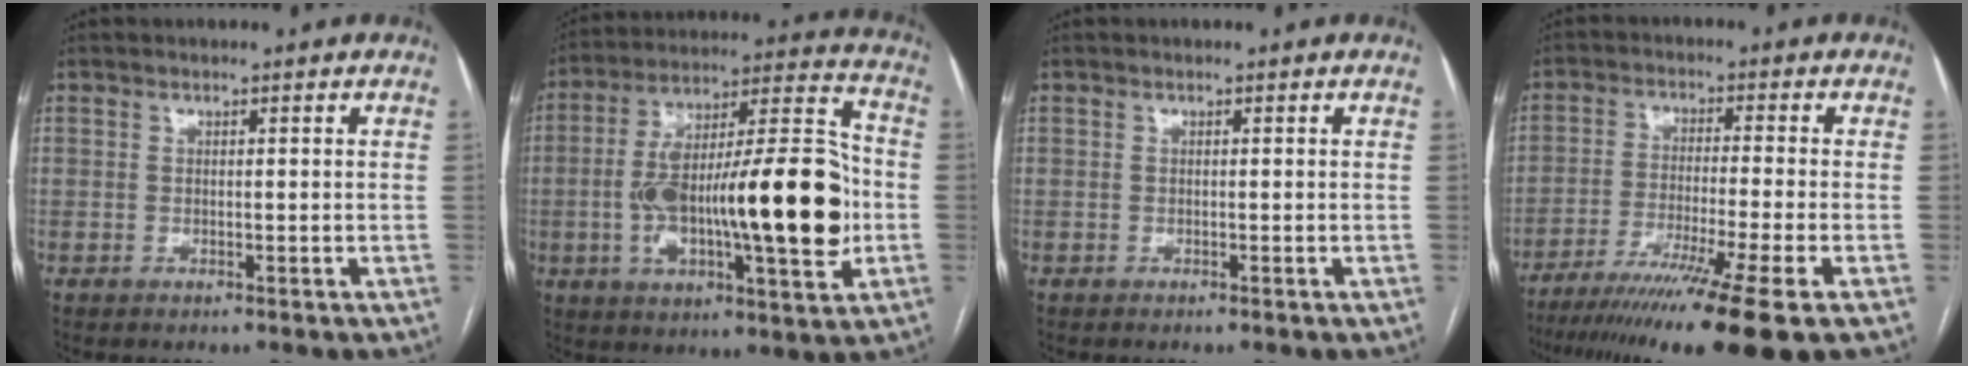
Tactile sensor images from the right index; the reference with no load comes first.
{"total": 25.7, "force": [-3.2, 5.7, 24.9], "torque": [-0.402, 0.018, -0.047]}
{"total": 0.0}
{"total": 16.9, "force": [-12.0, -1.7, 11.8], "torque": [-0.169, -0.053, -0.193]}